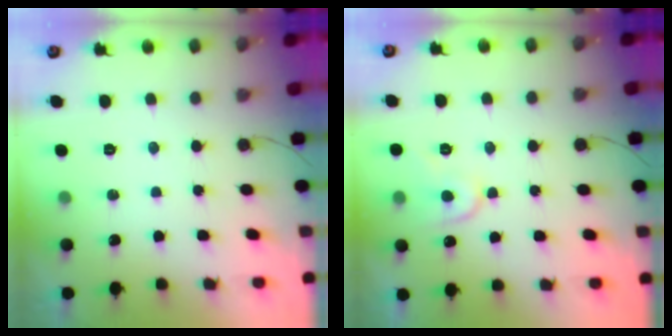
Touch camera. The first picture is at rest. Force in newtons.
{"total": 8.2, "press": 8.1, "slide": 0.9}